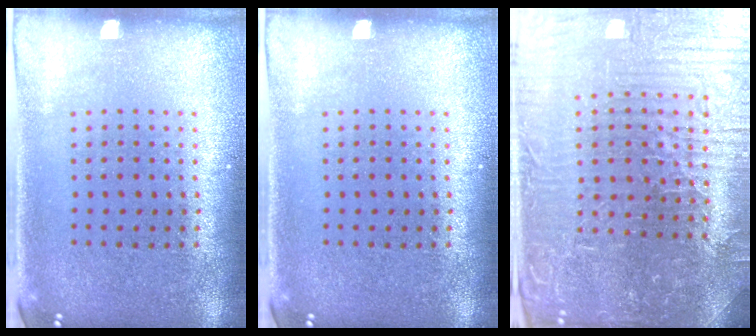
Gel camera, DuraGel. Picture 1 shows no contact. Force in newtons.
{"total": 0.0}
{"total": 5.3, "press": 5.1, "slide": 1.3}